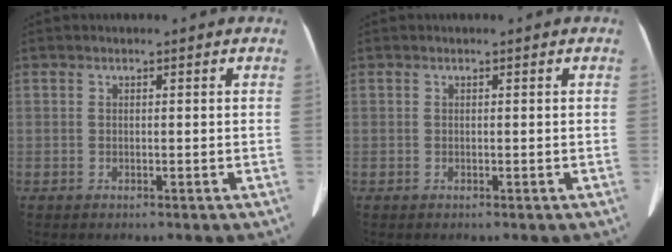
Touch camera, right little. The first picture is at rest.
{"total": 0.0}